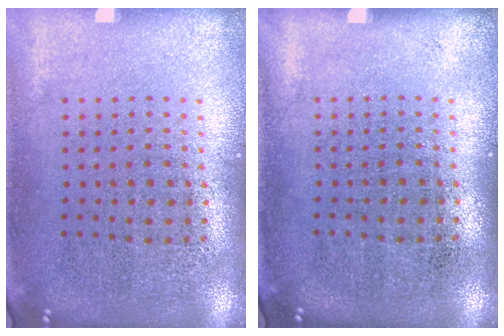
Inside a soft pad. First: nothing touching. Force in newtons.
{"total": 0.0}